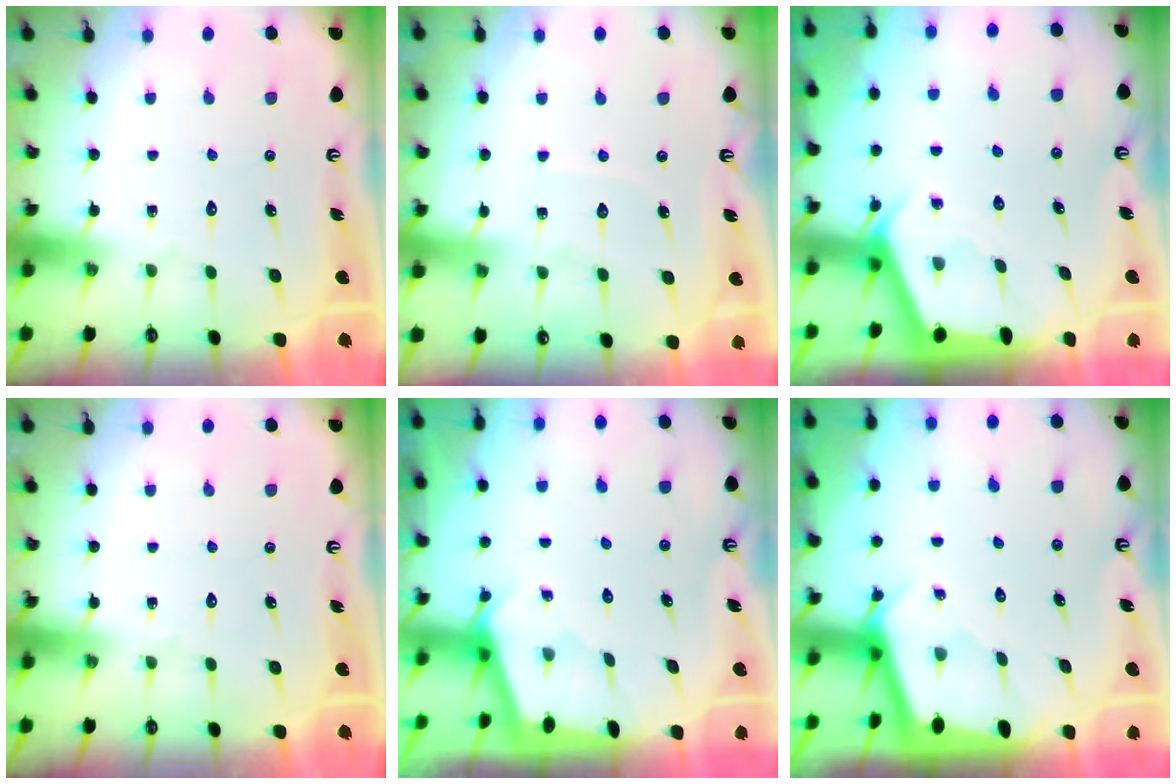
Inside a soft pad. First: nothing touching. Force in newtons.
{"total": 5.0, "press": 5.0, "slide": 0.2}
{"total": 2.8, "press": 2.8, "slide": 0.4}
{"total": 0.0}
{"total": 1.7, "press": 1.7, "slide": 0.1}
{"total": 2.3, "press": 2.3, "slide": 0.1}